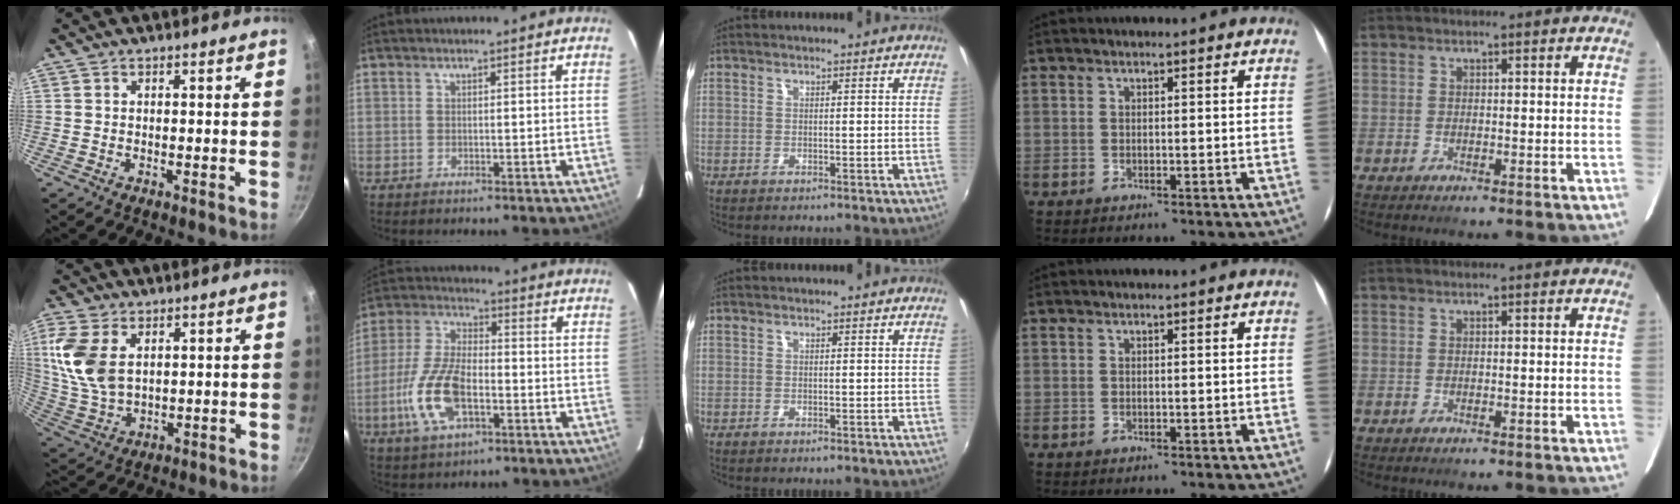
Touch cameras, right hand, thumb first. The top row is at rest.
{"thumb": {"total": 12.1, "force": [3.5, 7.4, 8.9], "torque": [-0.182, -0.013, 0.080]}, "index": {"total": 13.5, "force": [-4.5, 6.1, 11.1], "torque": [-0.243, -0.001, -0.085]}}